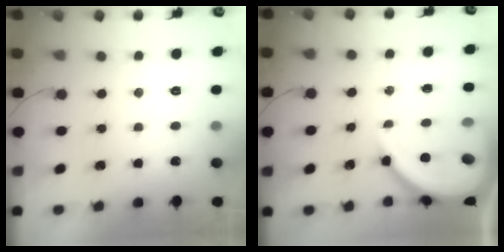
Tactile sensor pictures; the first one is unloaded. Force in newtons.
{"total": 12.9, "press": 12.8, "slide": 1.6}